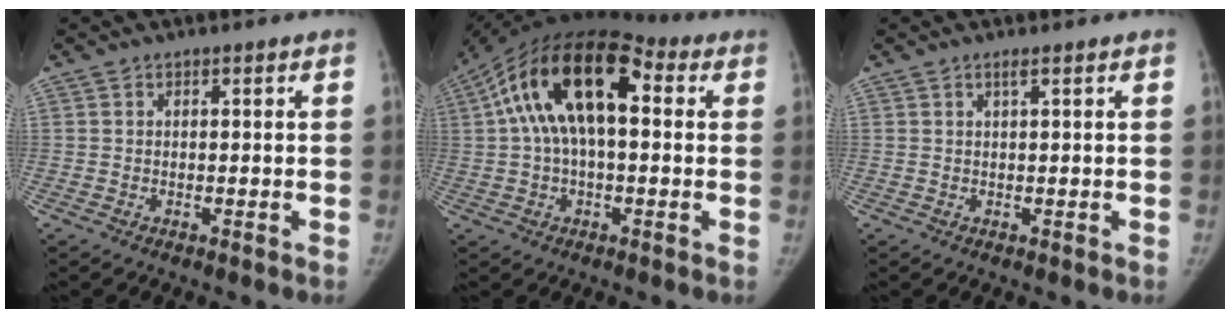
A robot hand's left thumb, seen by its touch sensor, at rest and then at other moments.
{"total": 19.4, "force": [4.0, 10.1, 16.1], "torque": [-0.283, 0.043, 0.051]}
{"total": 0.8, "force": [0.5, -0.1, 0.6], "torque": [-0.013, 0.000, 0.010]}